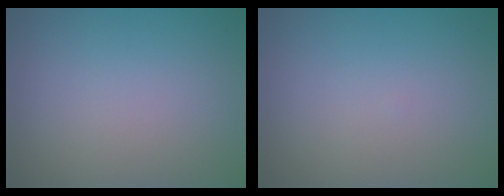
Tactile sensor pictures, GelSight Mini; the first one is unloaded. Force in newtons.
{"total": 0.0}